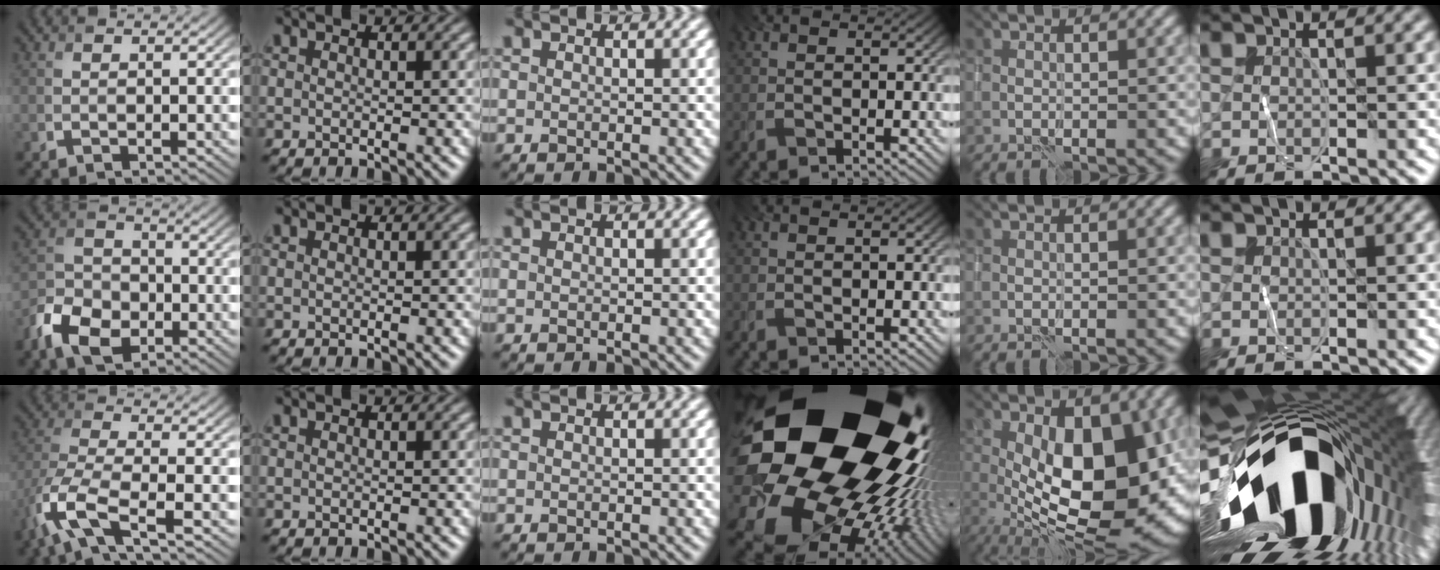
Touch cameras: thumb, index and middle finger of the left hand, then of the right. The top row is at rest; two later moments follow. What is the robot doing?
{"motion": "wipe", "object": "whiteboard"}